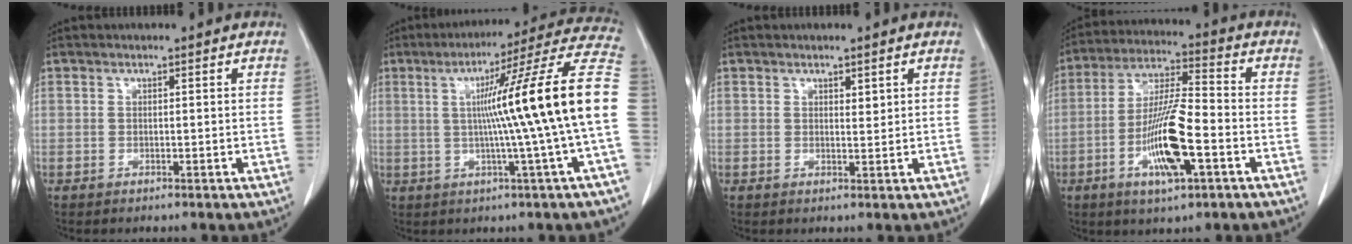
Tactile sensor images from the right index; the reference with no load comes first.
{"total": 19.7, "force": [-0.1, -2.6, 19.5], "torque": [-0.250, 0.020, -0.015]}
{"total": 1.1, "force": [0.7, 0.3, 0.7], "torque": [-0.011, -0.006, 0.011]}
{"total": 12.7, "force": [-4.3, 2.1, 11.7], "torque": [-0.228, -0.004, -0.078]}